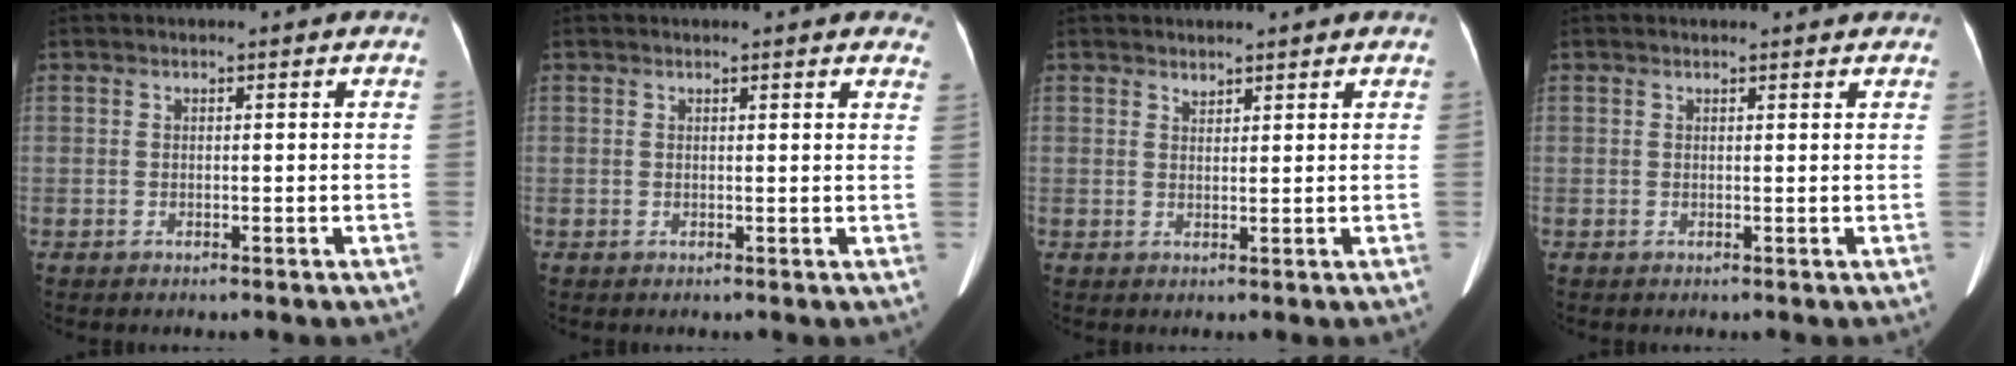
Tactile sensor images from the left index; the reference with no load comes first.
{"total": 7.6, "force": [6.8, 1.5, 3.0], "torque": [-0.016, -0.015, 0.053]}
{"total": 1.6, "force": [1.5, 0.5, 0.4], "torque": [-0.007, -0.005, 0.021]}
{"total": 3.0, "force": [2.9, 0.5, 0.8], "torque": [-0.009, -0.008, 0.023]}